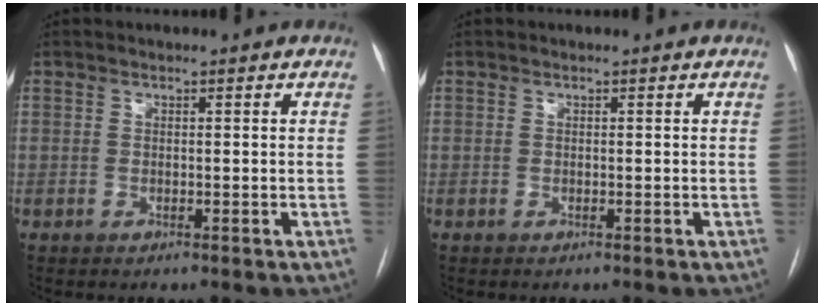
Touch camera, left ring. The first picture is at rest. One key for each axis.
{"total": 0.0}